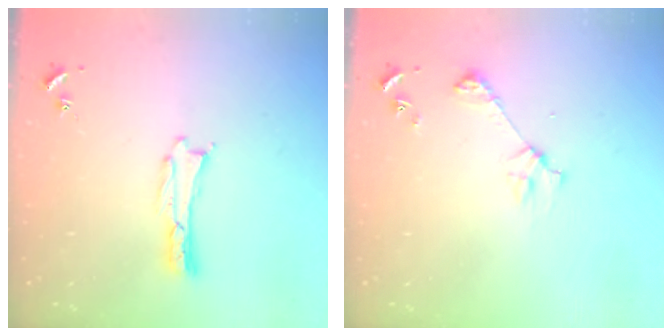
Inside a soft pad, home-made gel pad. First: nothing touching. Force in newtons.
{"total": 3.8, "press": 3.8, "slide": 0.3}